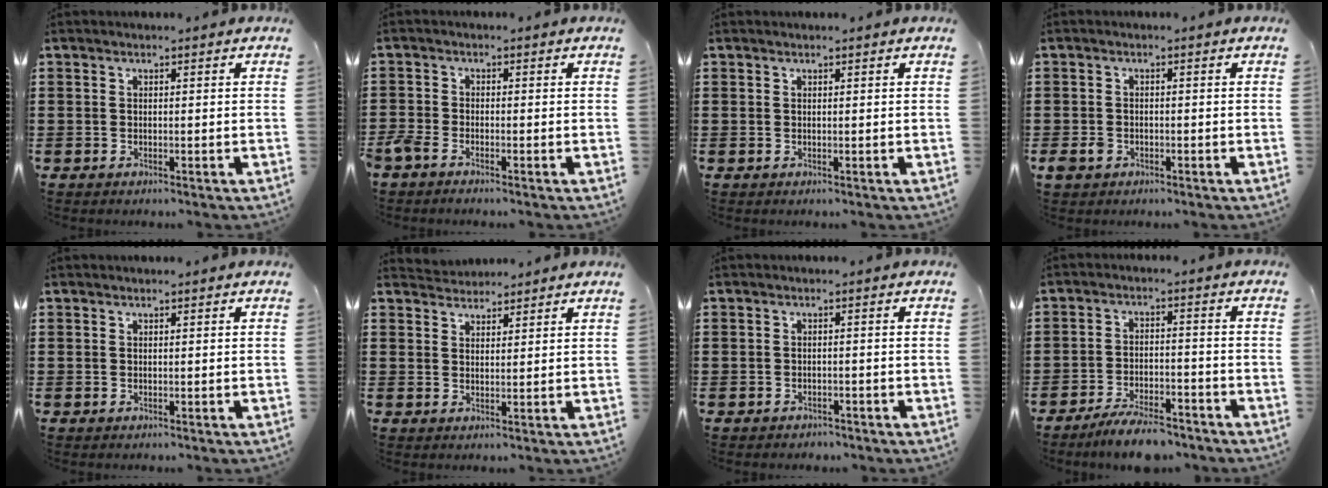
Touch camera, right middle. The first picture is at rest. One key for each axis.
{"total": 2.0, "fx": -1.7, "fy": 0.5, "fz": 0.9, "tx": -0.038, "ty": -0.005, "tz": -0.041}
{"total": 0.0}
{"total": 2.0, "fx": -1.0, "fy": 1.4, "fz": 0.9, "tx": -0.035, "ty": -0.005, "tz": -0.024}
{"total": 0.0}
{"total": 2.6, "fx": 2.6, "fy": 0.3, "fz": -0.4, "tx": 0.002, "ty": -0.003, "tz": 0.050}
{"total": 1.3, "fx": -1.2, "fy": 0.5, "fz": -0.2, "tx": 0.002, "ty": 0.002, "tz": -0.029}
{"total": 6.2, "fx": -5.6, "fy": 0.9, "fz": 2.4, "tx": -0.049, "ty": -0.003, "tz": -0.108}